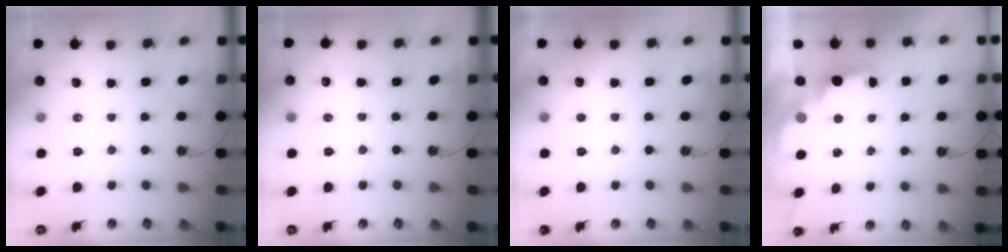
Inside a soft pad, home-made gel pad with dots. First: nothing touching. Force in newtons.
{"total": 5.4, "press": 5.2, "slide": 1.2}
{"total": 2.6, "press": 2.4, "slide": 1.0}
{"total": 2.0, "press": 1.9, "slide": 0.8}